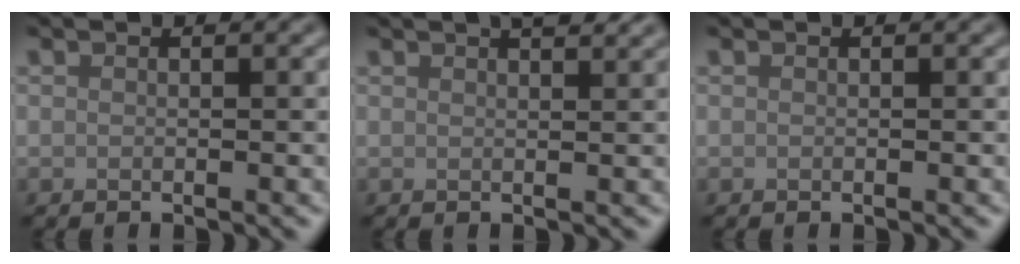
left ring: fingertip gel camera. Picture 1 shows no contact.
{"total": 3.2, "force": [2.3, 1.0, 2.0], "torque": [-0.005, 0.013, 0.014]}
{"total": 0.0}